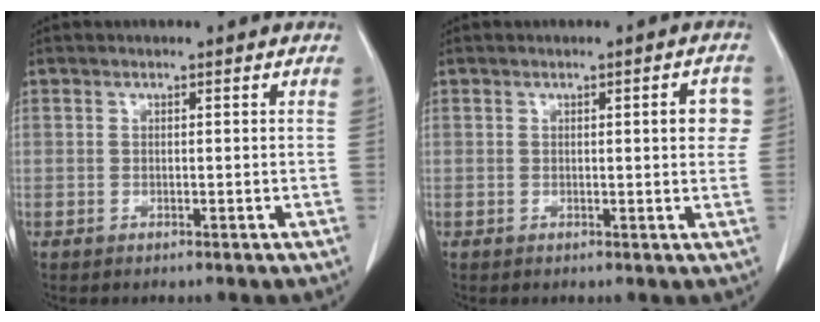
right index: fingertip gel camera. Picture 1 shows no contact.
{"total": 3.4, "force": [0.7, 0.8, 3.2], "torque": [-0.034, 0.004, 0.005]}